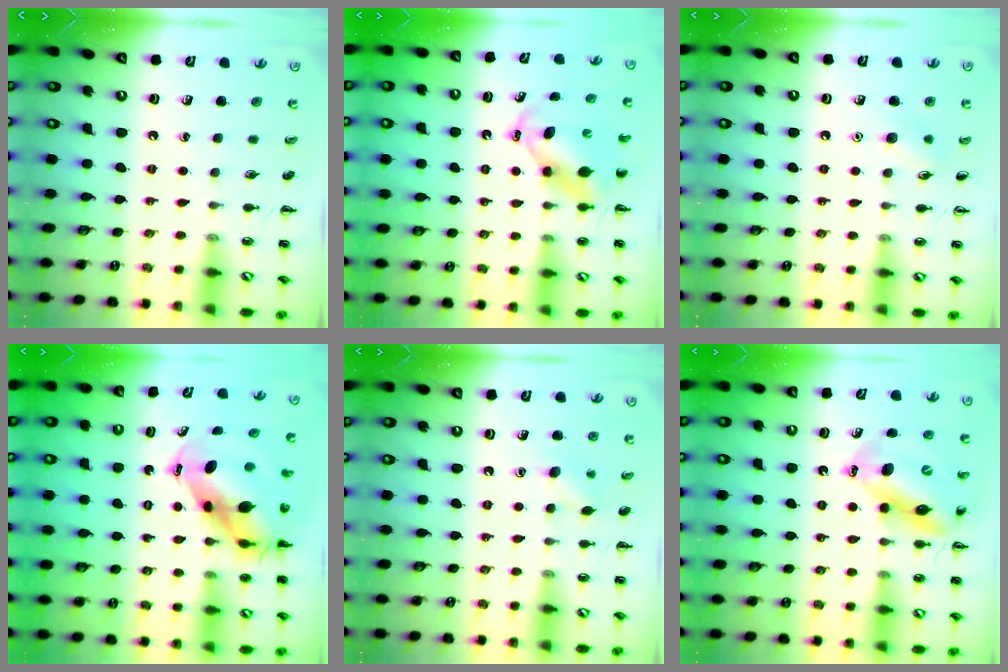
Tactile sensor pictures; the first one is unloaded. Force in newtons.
{"total": 5.6, "press": 5.5, "slide": 1.1}
{"total": 6.1, "press": 5.9, "slide": 1.8}
{"total": 10.0, "press": 9.7, "slide": 2.6}
{"total": 5.7, "press": 5.6, "slide": 1.2}
{"total": 14.2, "press": 13.6, "slide": 4.3}